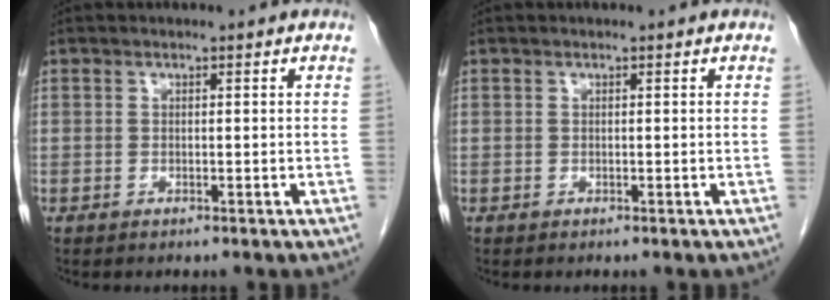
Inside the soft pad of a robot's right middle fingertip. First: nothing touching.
{"total": 0.0}